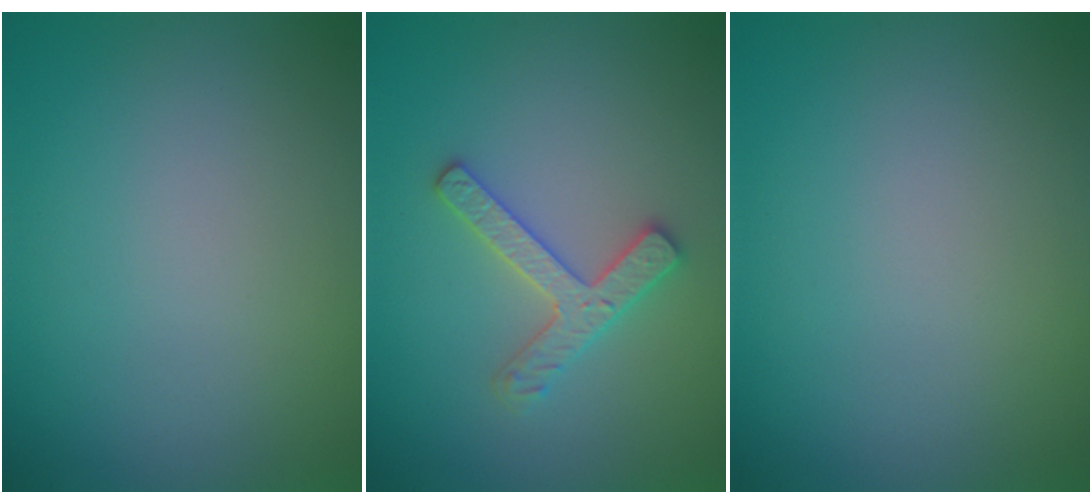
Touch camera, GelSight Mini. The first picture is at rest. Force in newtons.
{"total": 2.7, "press": 2.6, "slide": 0.5}
{"total": 0.0}